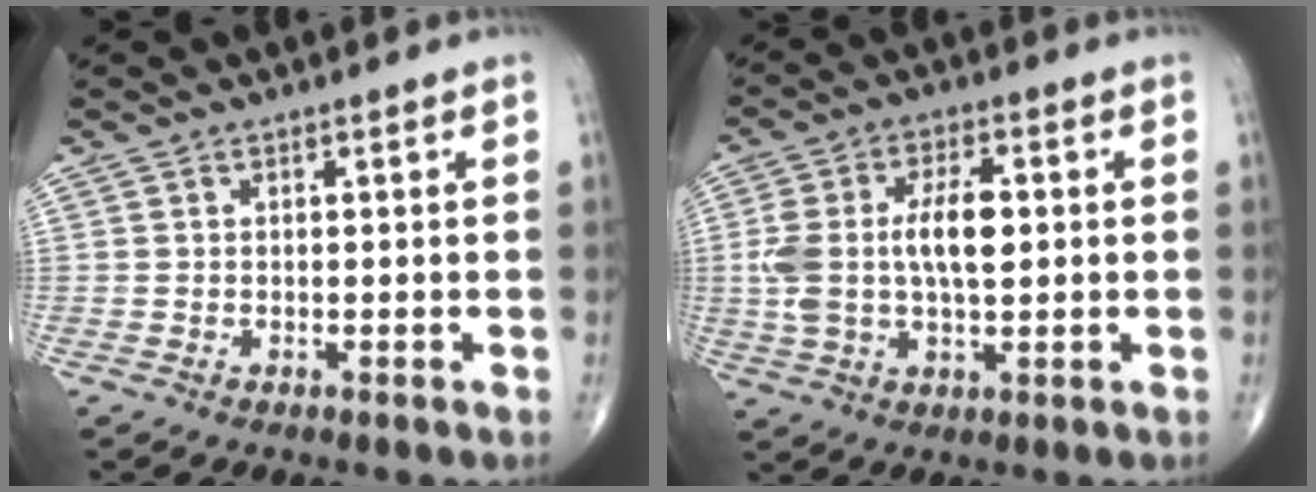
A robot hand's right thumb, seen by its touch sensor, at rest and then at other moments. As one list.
[{"total": 11.7, "force": [1.0, 5.7, 10.2], "torque": [-0.200, 0.013, 0.021]}]